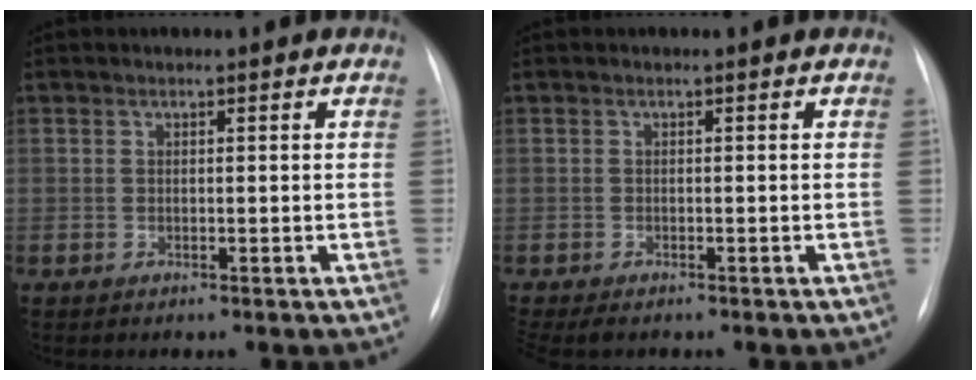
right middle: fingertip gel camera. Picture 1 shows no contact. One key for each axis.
{"total": 3.3, "fx": -2.6, "fy": 1.1, "fz": 1.7, "tx": -0.027, "ty": -0.009, "tz": -0.035}